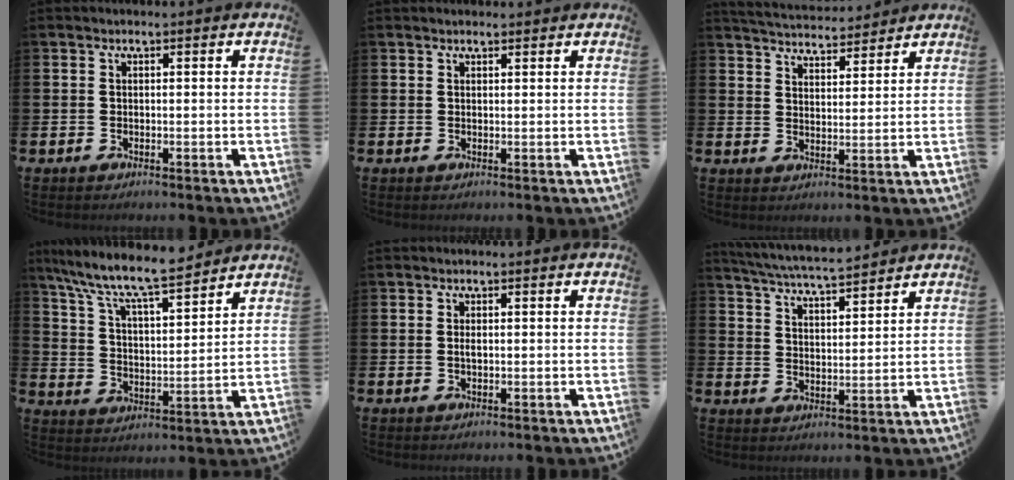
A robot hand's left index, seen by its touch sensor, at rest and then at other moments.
{"total": 1.0, "force": [0.9, 0.3, 0.2], "torque": [0.004, 0.001, 0.014]}
{"total": 4.9, "force": [4.8, 0.7, 0.2], "torque": [-0.019, -0.030, 0.086]}
{"total": 9.2, "force": [8.5, 1.0, 3.4], "torque": [-0.099, -0.059, 0.146]}
{"total": 0.9, "force": [0.0, 0.3, 0.8], "torque": [-0.016, 0.001, -0.001]}
{"total": 5.7, "force": [5.6, 0.2, 1.3], "torque": [-0.048, -0.034, 0.098]}